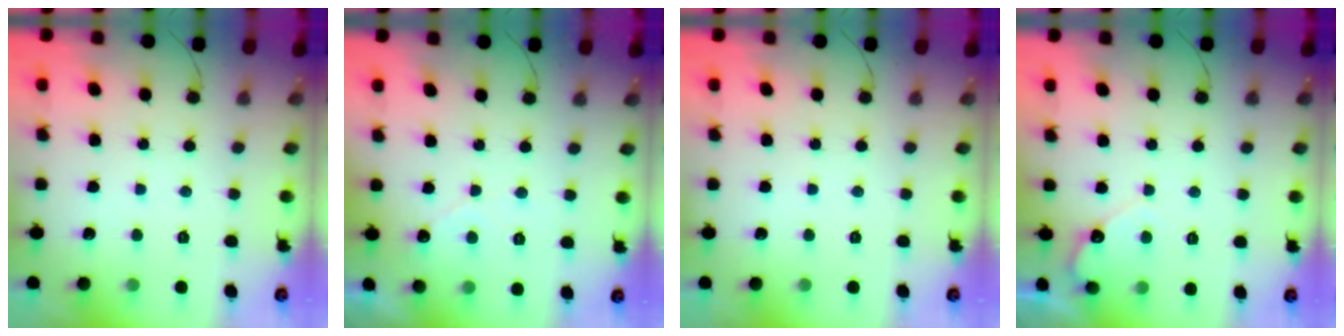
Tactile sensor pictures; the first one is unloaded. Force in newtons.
{"total": 3.3, "press": 3.3, "slide": 0.1}
{"total": 0.0}
{"total": 4.8, "press": 4.8, "slide": 0.3}